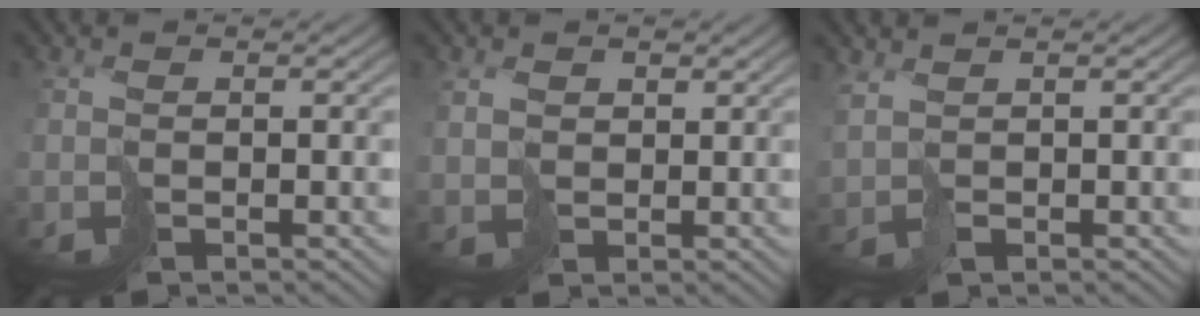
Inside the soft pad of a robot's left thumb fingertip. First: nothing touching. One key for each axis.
{"total": 2.4, "fx": 1.7, "fy": 1.7, "fz": 0.0, "tx": -0.010, "ty": 0.000, "tz": 0.034}
{"total": 1.8, "fx": 1.7, "fy": 0.6, "fz": 0.3, "tx": -0.016, "ty": 0.001, "tz": 0.042}